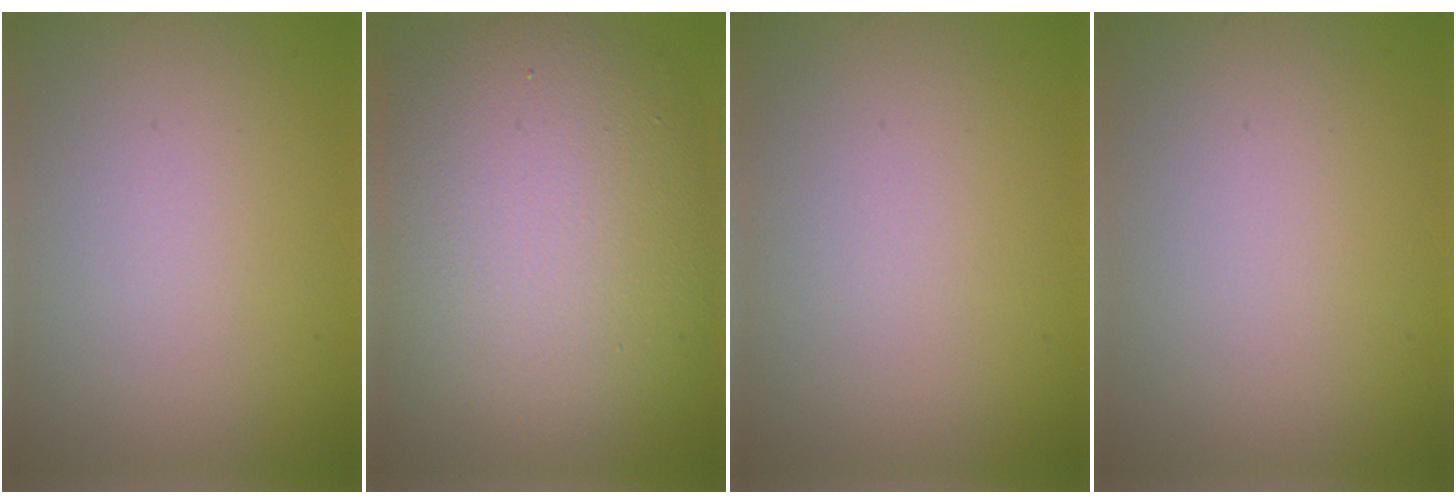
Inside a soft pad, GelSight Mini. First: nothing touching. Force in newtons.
{"total": 12.2, "press": 12.2, "slide": 0.8}
{"total": 0.0}
{"total": 0.0}